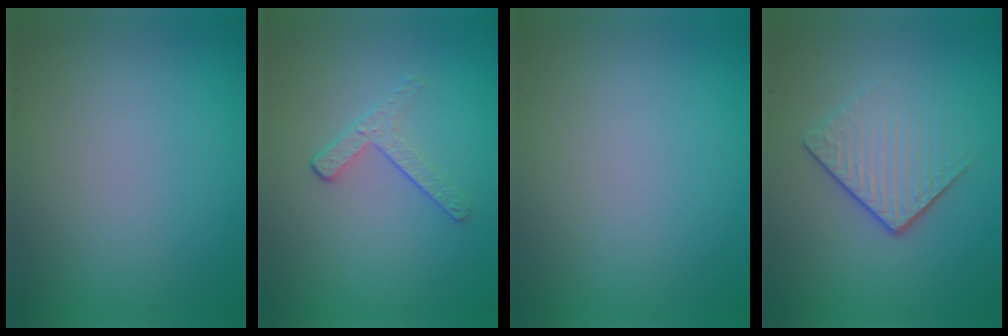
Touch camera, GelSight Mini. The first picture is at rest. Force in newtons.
{"total": 1.8, "press": 1.1, "slide": 1.4}
{"total": 0.0}
{"total": 4.2, "press": 2.7, "slide": 3.2}